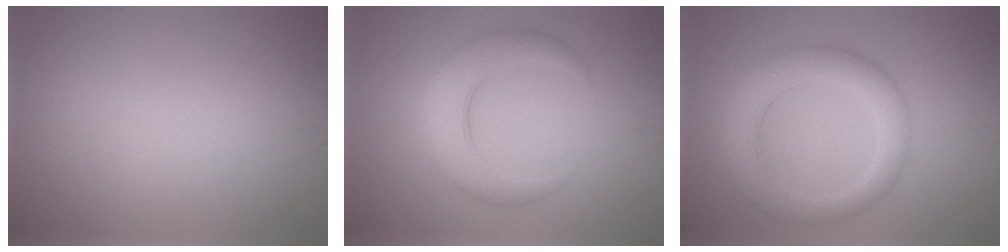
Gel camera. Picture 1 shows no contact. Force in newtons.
{"total": 4.7, "press": 4.7, "slide": 0.2}
{"total": 5.3, "press": 5.3, "slide": 0.2}